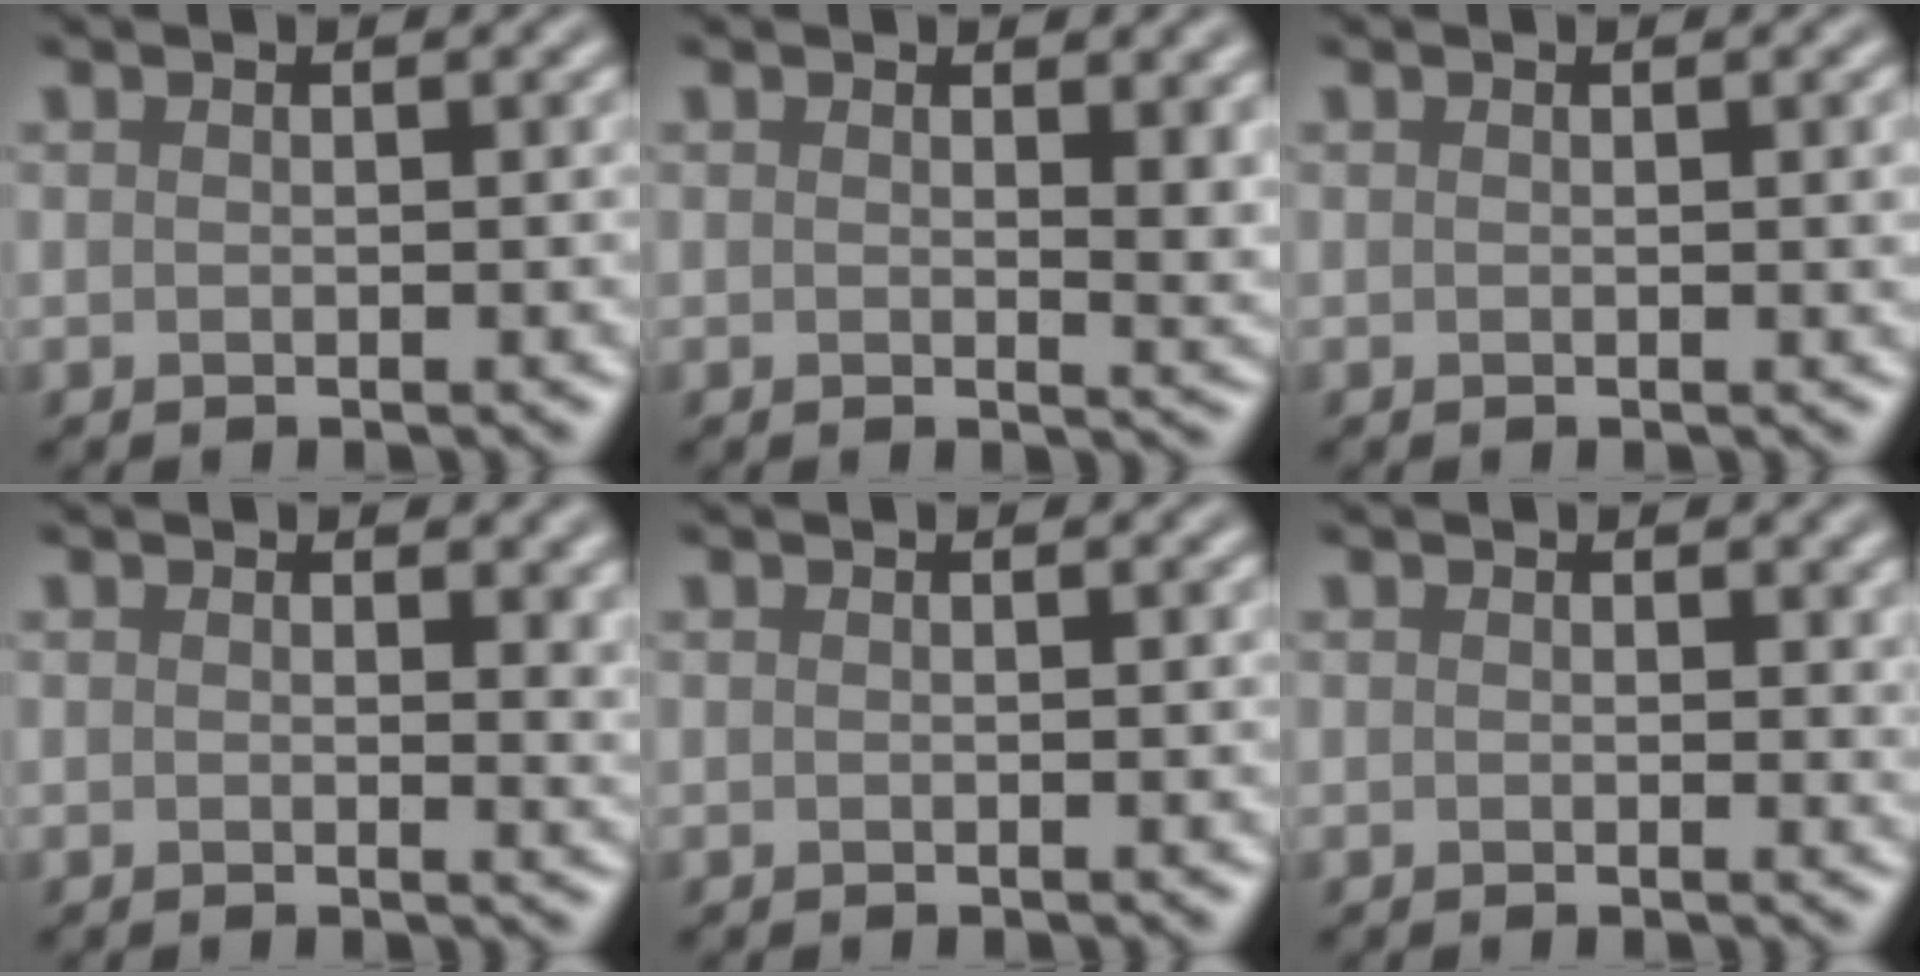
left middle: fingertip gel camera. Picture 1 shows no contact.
{"total": 2.8, "force": [1.0, 0.9, 2.4], "torque": [-0.026, -0.006, 0.018]}
{"total": 0.8, "force": [0.1, 0.1, 0.8], "torque": [-0.009, 0.002, 0.001]}
{"total": 2.3, "force": [0.8, 1.1, 1.8], "torque": [-0.016, -0.003, 0.009]}
{"total": 0.0}
{"total": 1.1, "force": [0.5, 0.7, 0.7], "torque": [-0.003, -0.002, 0.003]}